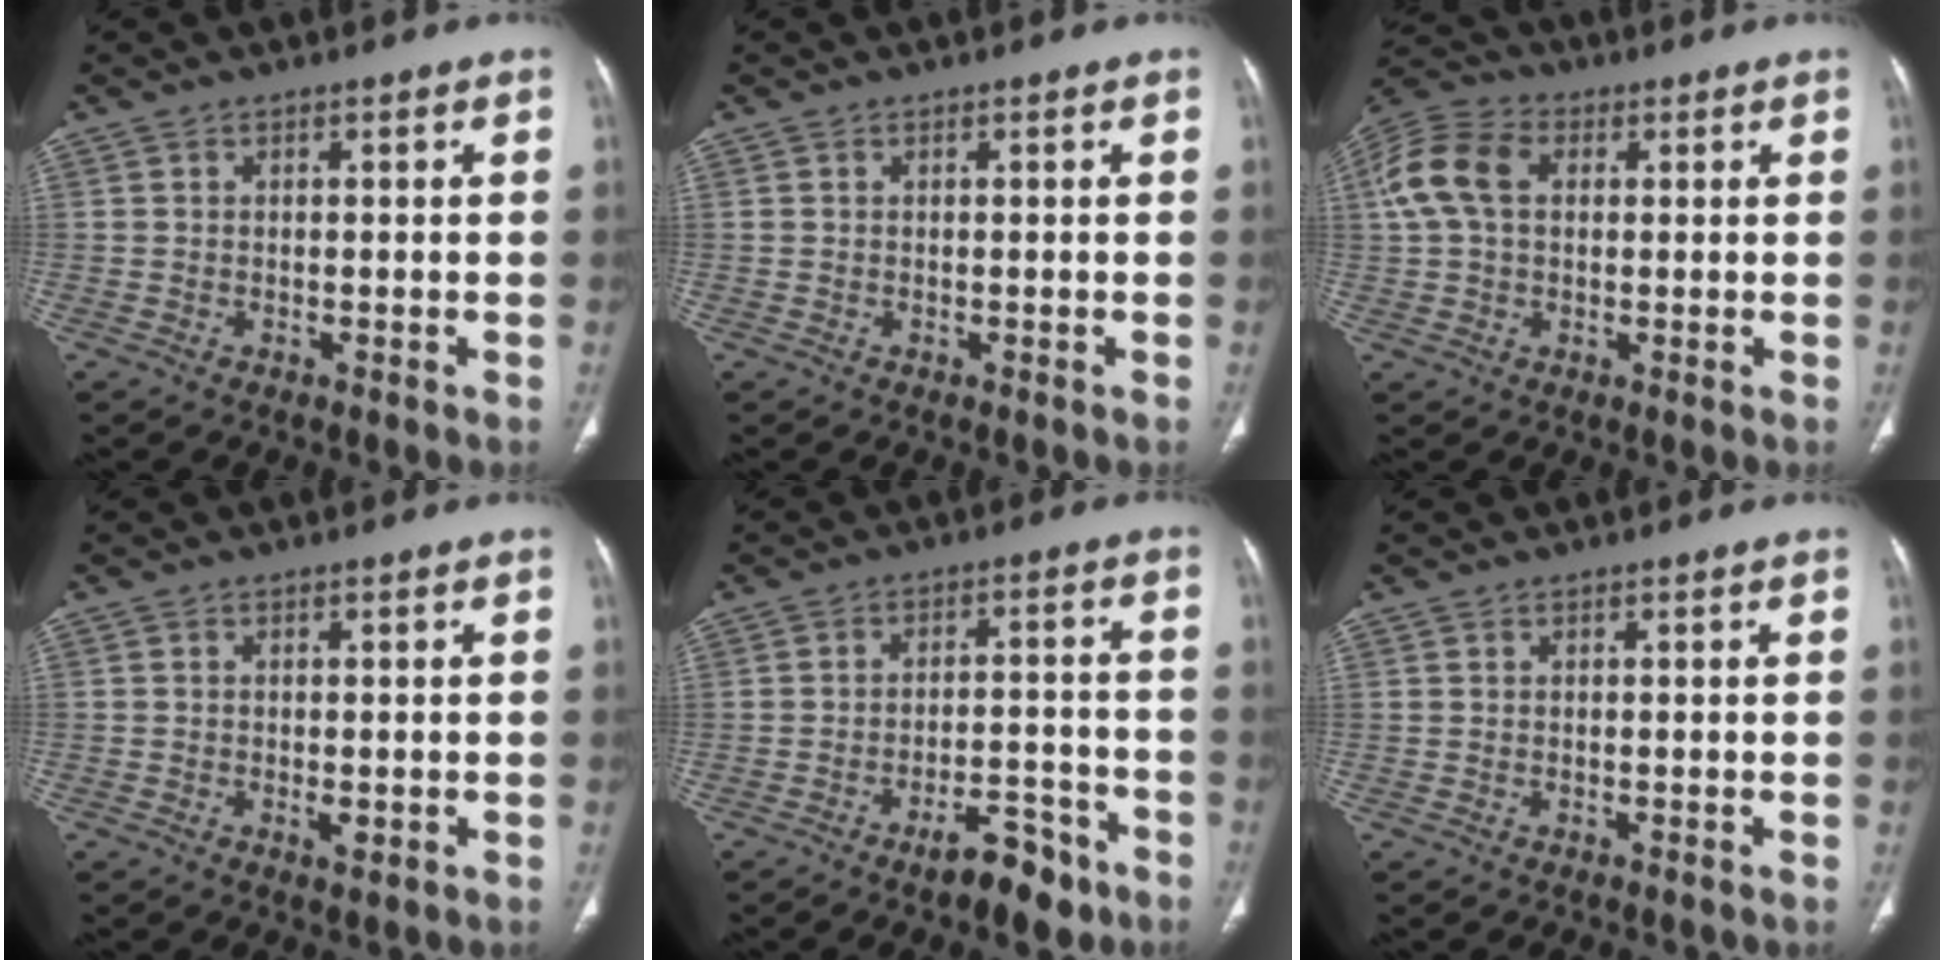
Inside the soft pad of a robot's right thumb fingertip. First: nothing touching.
{"total": 0.0}
{"total": 10.5, "force": [2.3, 7.1, 7.4], "torque": [-0.157, 0.027, 0.038]}
{"total": 1.6, "force": [-0.4, 0.8, 1.3], "torque": [-0.019, -0.002, -0.005]}
{"total": 7.7, "force": [-5.2, 2.9, 4.8], "torque": [-0.061, 0.035, -0.077]}
{"total": 0.0}